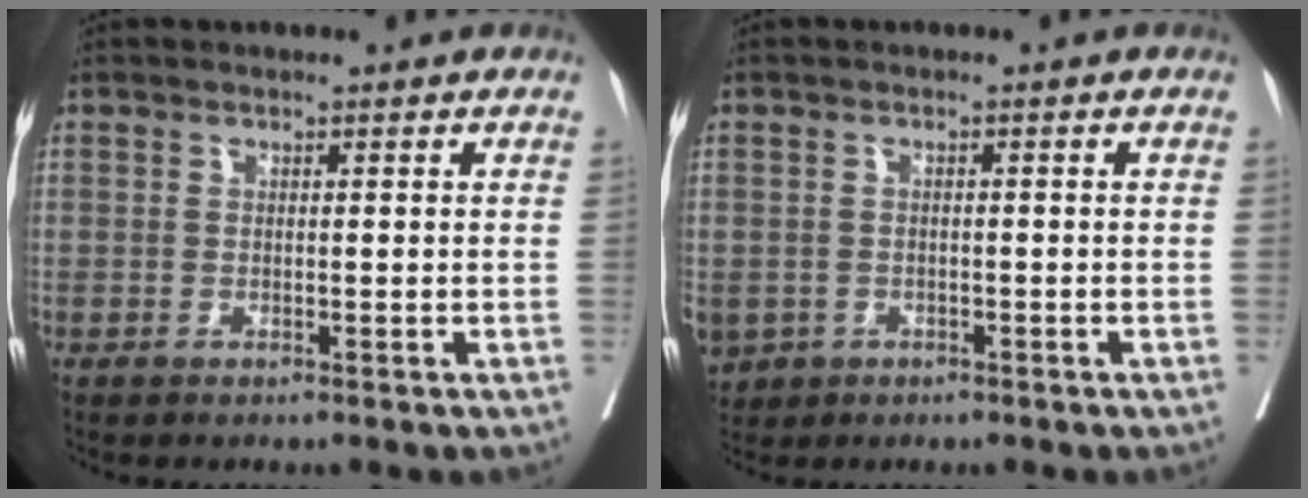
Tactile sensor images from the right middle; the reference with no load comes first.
{"total": 7.0, "force": [-3.3, 5.7, 2.4], "torque": [-0.070, -0.002, -0.046]}